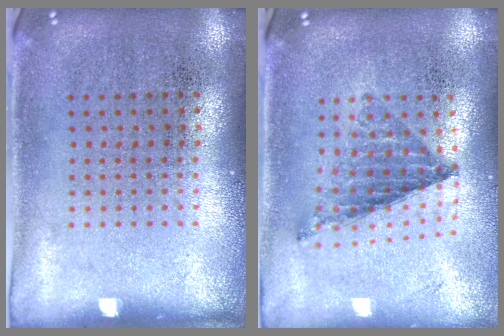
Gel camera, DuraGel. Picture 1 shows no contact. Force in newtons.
{"total": 0.8, "press": 0.8, "slide": 0.1}